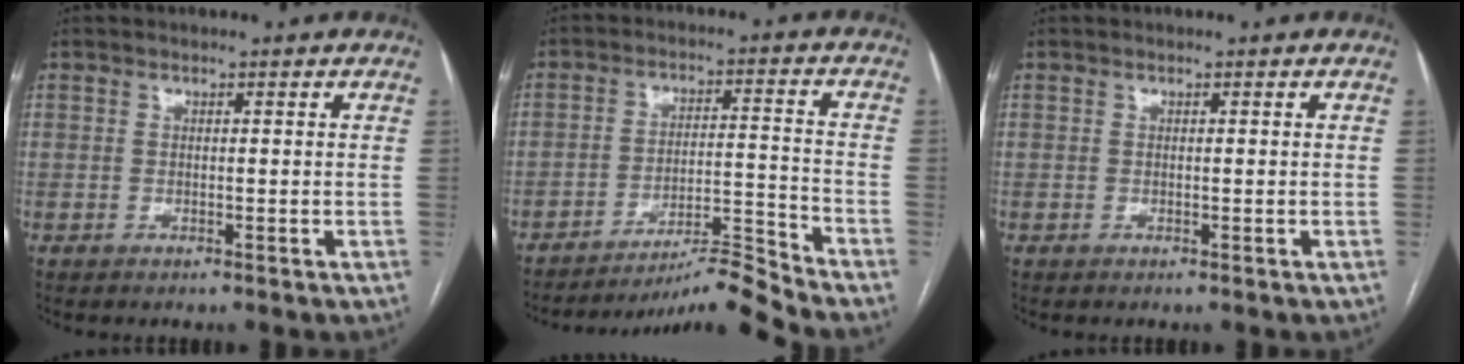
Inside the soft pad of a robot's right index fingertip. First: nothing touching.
{"total": 9.0, "force": [-8.2, -3.5, 0.8], "torque": [-0.008, 0.023, -0.142]}
{"total": 0.0}